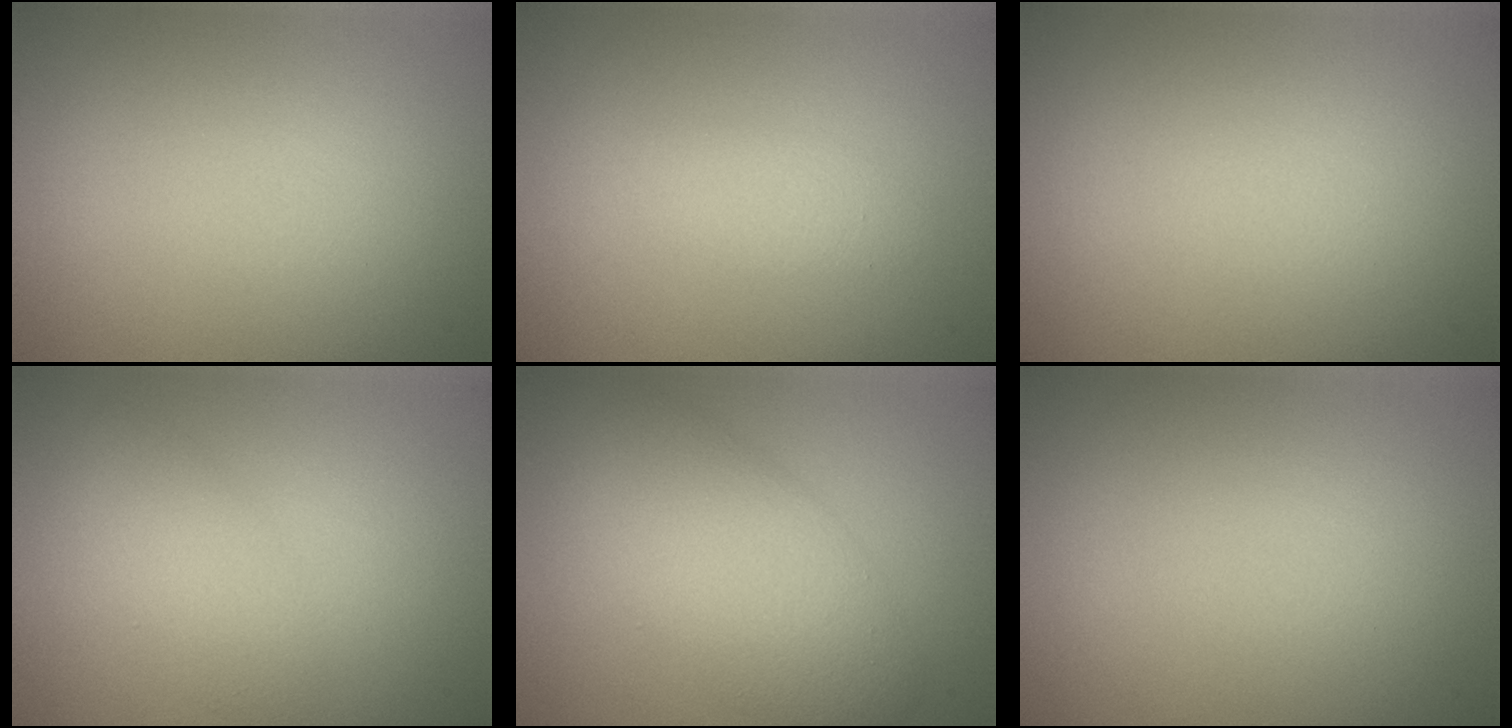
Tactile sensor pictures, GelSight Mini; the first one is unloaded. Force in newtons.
{"total": 1.4, "press": 1.4, "slide": 0.0}
{"total": 0.0}
{"total": 2.5, "press": 2.5, "slide": 0.1}
{"total": 6.3, "press": 6.3, "slide": 0.2}
{"total": 0.0}